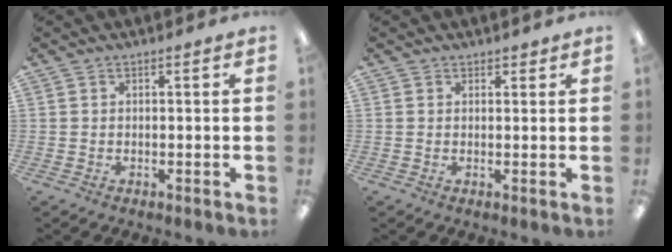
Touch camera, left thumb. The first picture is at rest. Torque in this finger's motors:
{"motor_torque": [-0.20, -0.06, -0.27, 0.09, 0.03]}